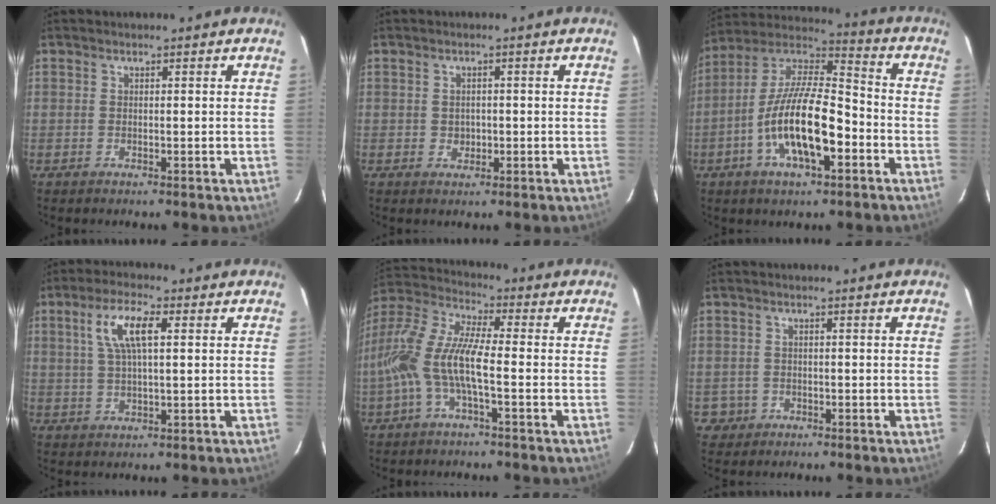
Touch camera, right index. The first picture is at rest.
{"total": 2.4, "force": [-0.1, 2.2, 0.8], "torque": [-0.012, 0.004, 0.004]}
{"total": 17.2, "force": [-5.9, 5.9, 15.0], "torque": [-0.287, -0.001, -0.113]}
{"total": 7.6, "force": [2.3, 2.3, 6.8], "torque": [-0.133, 0.012, 0.046]}
{"total": 12.4, "force": [-2.7, 2.8, 11.8], "torque": [-0.247, 0.008, -0.056]}
{"total": 3.2, "force": [-0.9, 3.0, 0.2], "torque": [-0.010, 0.012, -0.009]}